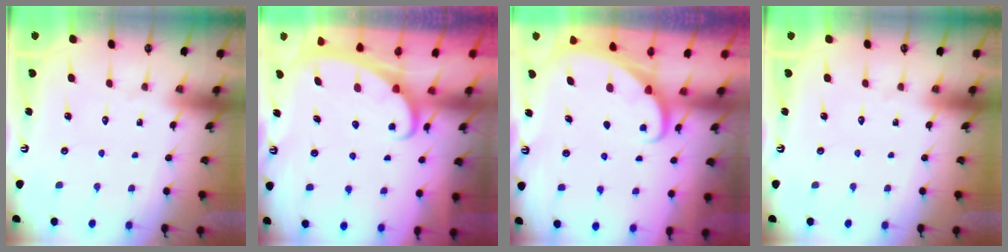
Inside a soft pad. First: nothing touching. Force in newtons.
{"total": 2.2, "press": 2.2, "slide": 0.2}
{"total": 1.6, "press": 1.6, "slide": 0.1}
{"total": 0.0}